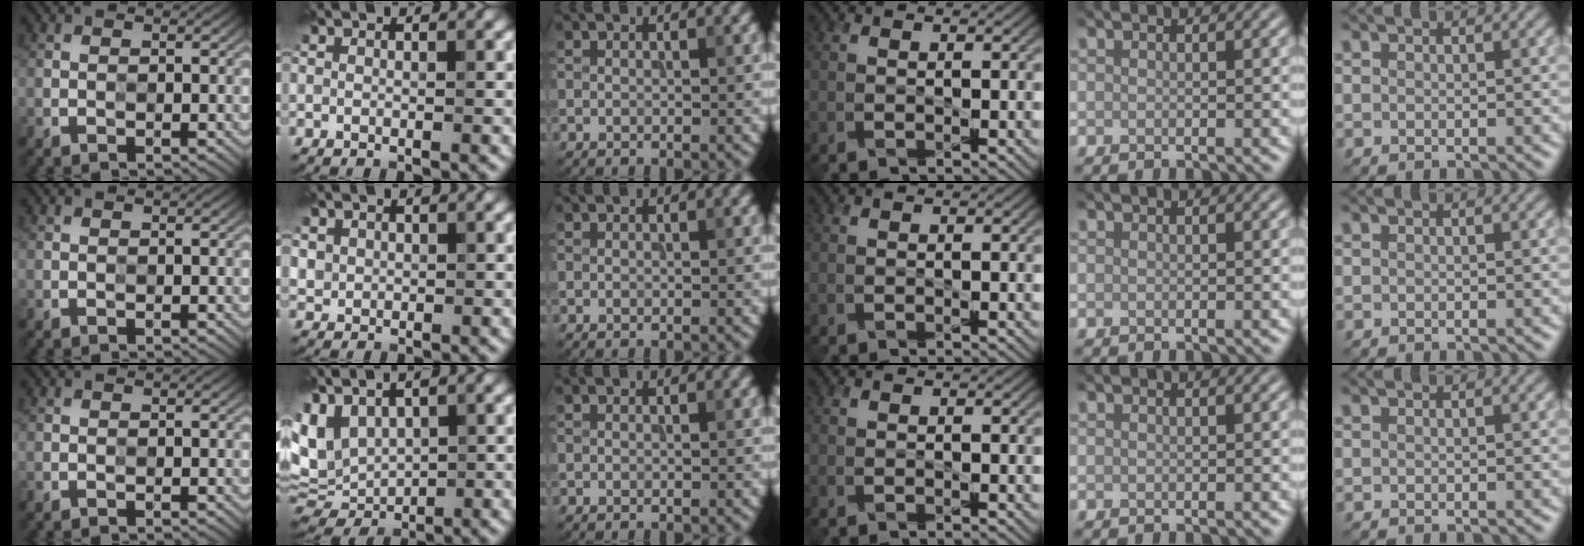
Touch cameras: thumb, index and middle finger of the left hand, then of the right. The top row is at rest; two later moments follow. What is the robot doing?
{"motion": "press", "object": "sticky note"}